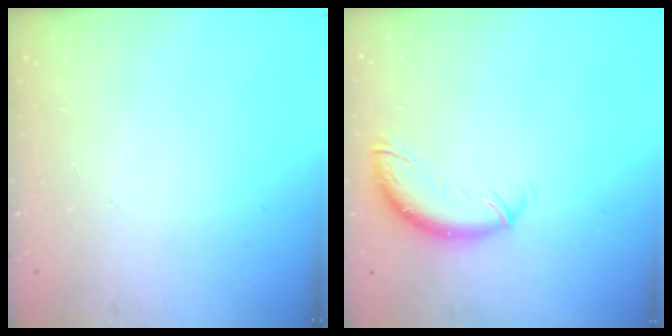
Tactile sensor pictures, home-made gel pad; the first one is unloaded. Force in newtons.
{"total": 10.3, "press": 10.3, "slide": 1.2}